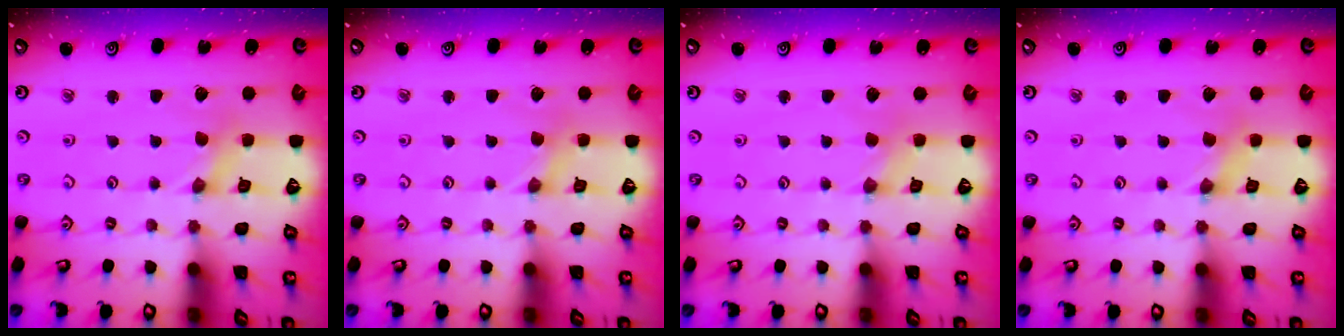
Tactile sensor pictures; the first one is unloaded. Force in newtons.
{"total": 0.0}
{"total": 1.2, "press": 1.2, "slide": 0.1}
{"total": 0.0}